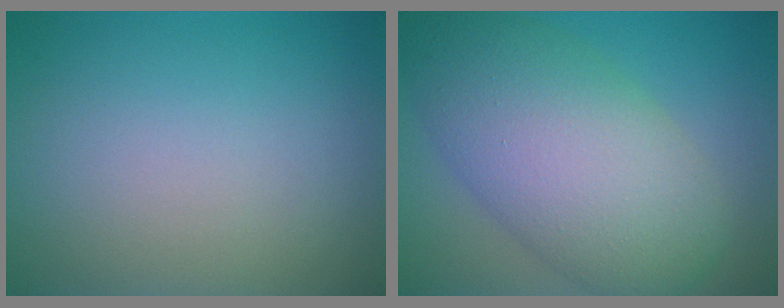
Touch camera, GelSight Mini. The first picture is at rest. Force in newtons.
{"total": 10.9, "press": 10.9, "slide": 0.1}